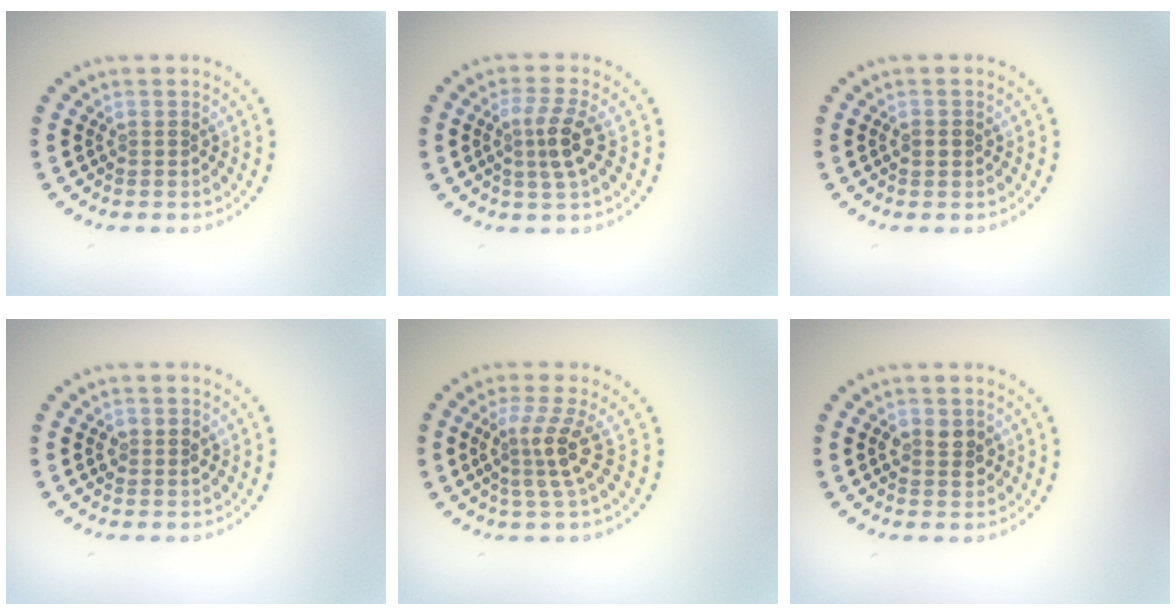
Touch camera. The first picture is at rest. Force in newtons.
{"total": 2.9, "press": 2.5, "slide": 1.4}
{"total": 1.3, "press": 1.2, "slide": 0.1}
{"total": 1.5, "press": 1.5, "slide": 0.2}
{"total": 3.3, "press": 2.3, "slide": 2.4}
{"total": 2.1, "press": 2.1, "slide": 0.2}